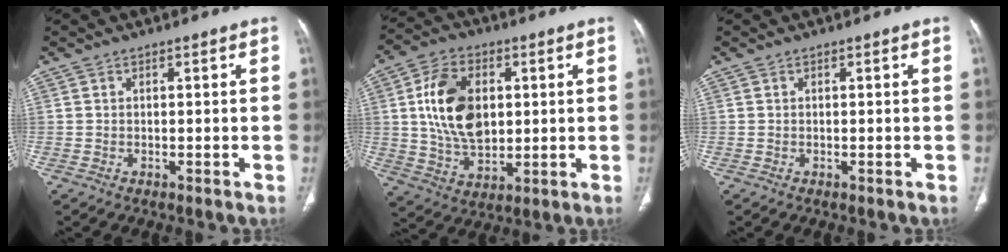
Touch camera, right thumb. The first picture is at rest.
{"total": 14.8, "force": [2.4, 9.6, 11.0], "torque": [-0.177, -0.007, 0.046]}
{"total": 0.0}